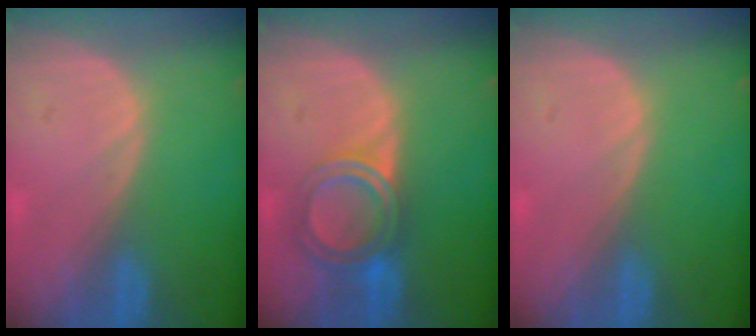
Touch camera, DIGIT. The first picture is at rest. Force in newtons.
{"total": 6.1, "press": 5.2, "slide": 3.2}
{"total": 0.0}